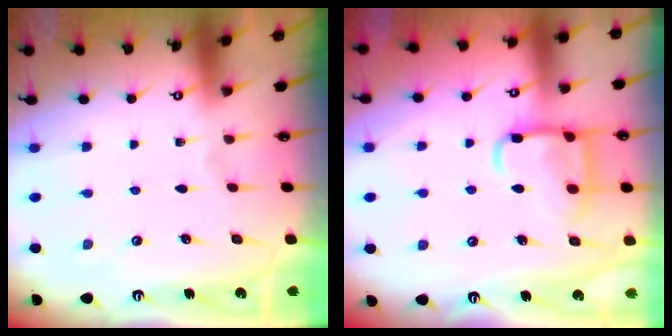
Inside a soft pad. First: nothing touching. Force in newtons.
{"total": 13.2, "press": 13.1, "slide": 1.4}